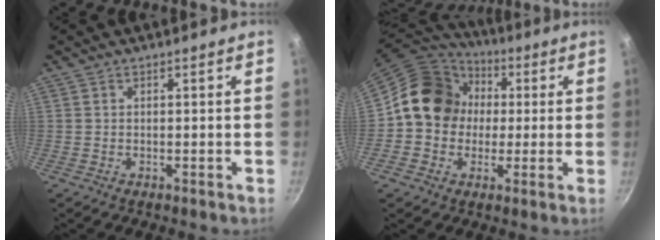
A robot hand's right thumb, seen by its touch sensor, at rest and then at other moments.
{"total": 15.0, "force": [1.5, 13.0, 7.3], "torque": [-0.084, 0.028, 0.007]}